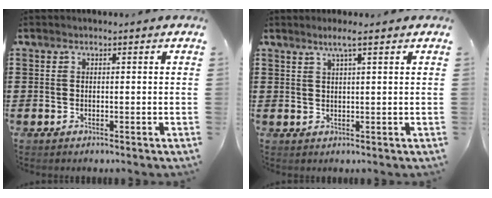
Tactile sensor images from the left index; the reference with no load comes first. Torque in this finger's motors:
{"motor_torque": [0.11, 0.00, 0.12, 0.02]}